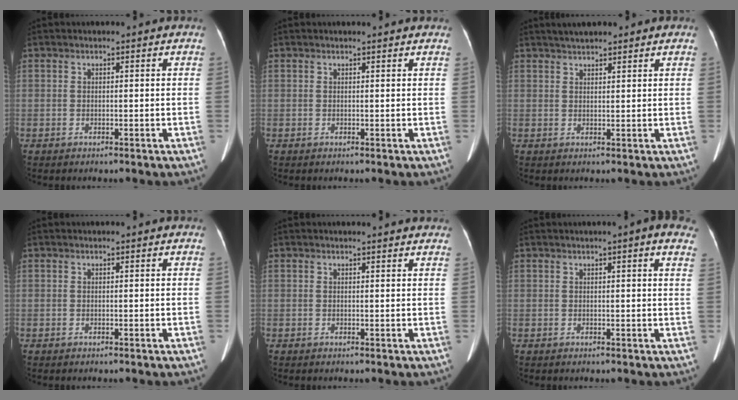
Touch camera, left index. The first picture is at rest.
{"total": 1.8, "force": [1.7, 0.1, 0.6], "torque": [-0.014, 0.009, 0.017]}
{"total": 4.0, "force": [3.3, 0.9, 1.9], "torque": [-0.031, 0.024, 0.055]}
{"total": 0.0}
{"total": 3.8, "force": [3.7, 0.5, 1.1], "torque": [-0.017, 0.008, 0.033]}
{"total": 4.6, "force": [2.8, 0.3, 3.6], "torque": [-0.033, 0.010, 0.025]}